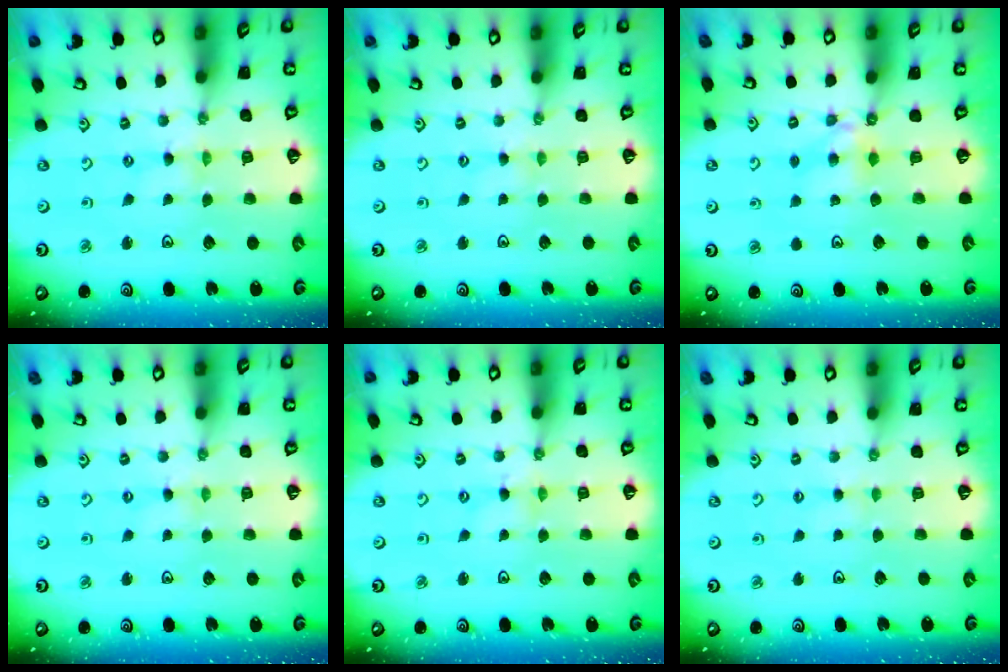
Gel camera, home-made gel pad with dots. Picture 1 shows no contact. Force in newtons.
{"total": 1.2, "press": 1.2, "slide": 0.2}
{"total": 4.9, "press": 4.8, "slide": 0.8}
{"total": 1.3, "press": 1.3, "slide": 0.3}
{"total": 1.6, "press": 1.6, "slide": 0.2}
{"total": 1.6, "press": 1.6, "slide": 0.3}